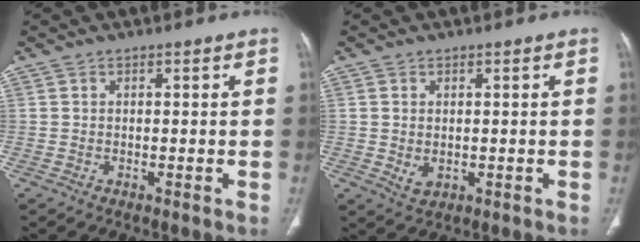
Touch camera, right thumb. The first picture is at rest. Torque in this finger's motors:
{"motor_torque": [-0.47, 0.30, -0.23, 0.02, 0.09]}